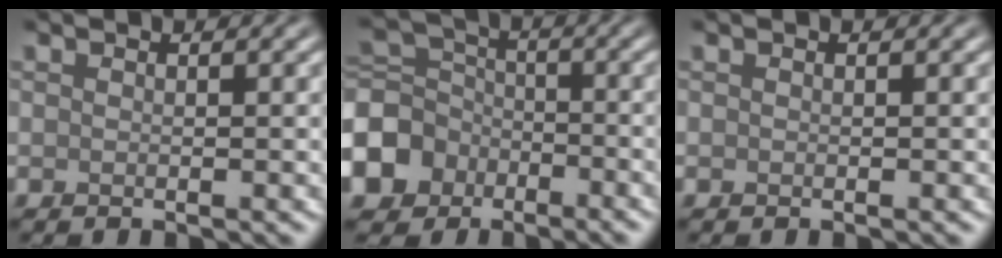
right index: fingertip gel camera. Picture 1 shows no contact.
{"total": 7.1, "force": [-3.9, 5.5, 2.3], "torque": [-0.055, -0.002, -0.091]}
{"total": 0.0}